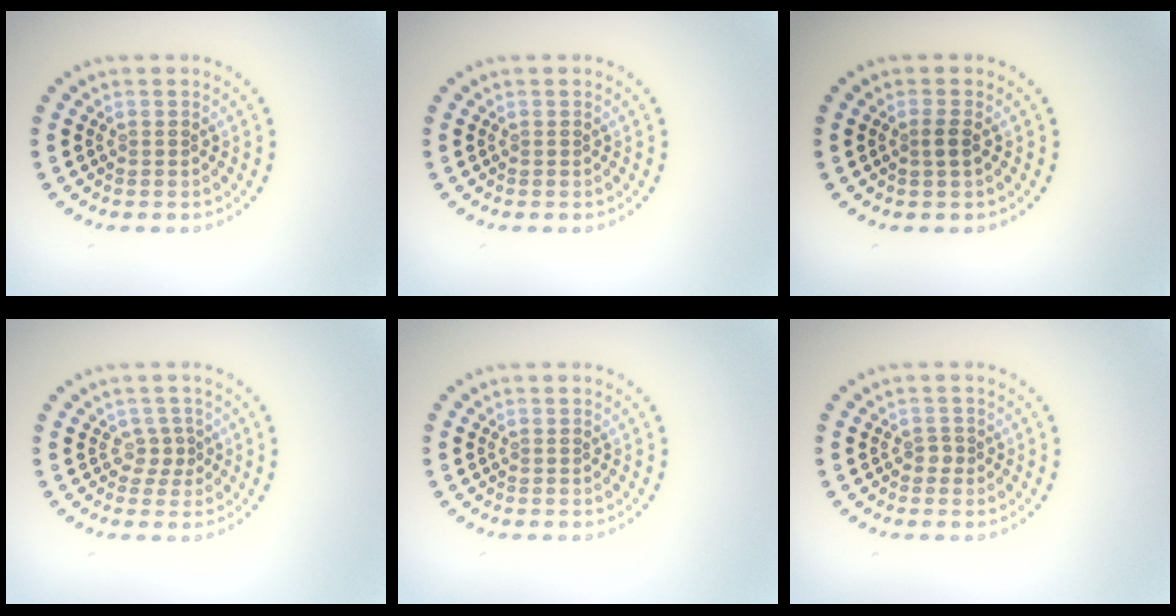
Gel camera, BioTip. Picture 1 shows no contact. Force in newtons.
{"total": 0.0}
{"total": 1.1, "press": 0.9, "slide": 0.7}
{"total": 1.3, "press": 0.9, "slide": 0.9}
{"total": 0.0}
{"total": 0.9, "press": 0.6, "slide": 0.6}